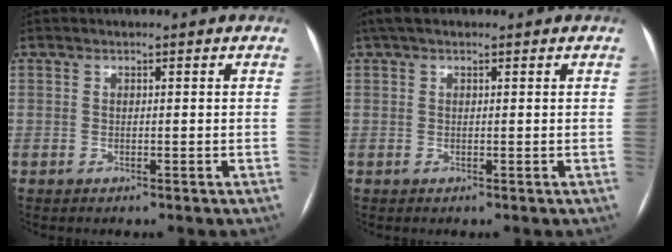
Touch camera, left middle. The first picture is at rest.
{"total": 2.6, "force": [1.8, 1.1, 1.5], "torque": [-0.033, 0.027, 0.032]}